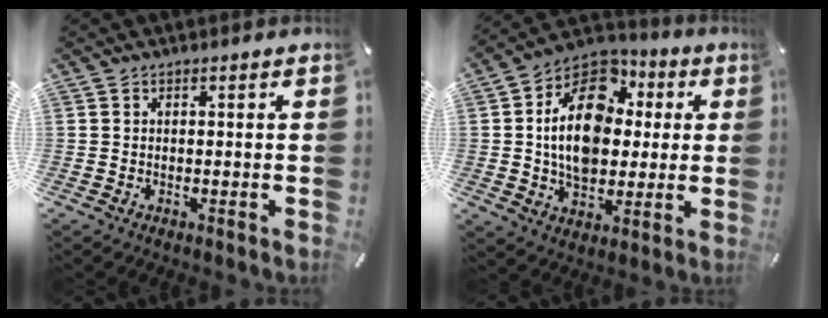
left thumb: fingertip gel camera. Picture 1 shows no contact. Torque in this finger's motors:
{"motor_torque": [2.55, 2.46, 1.31, -0.95, 0.57]}